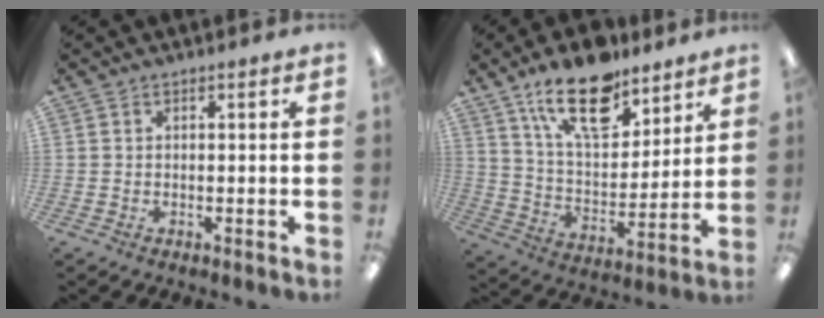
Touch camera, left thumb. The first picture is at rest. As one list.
[{"total": 18.7, "force": [12.7, 8.6, 10.6], "torque": [-0.172, -0.064, 0.221]}]